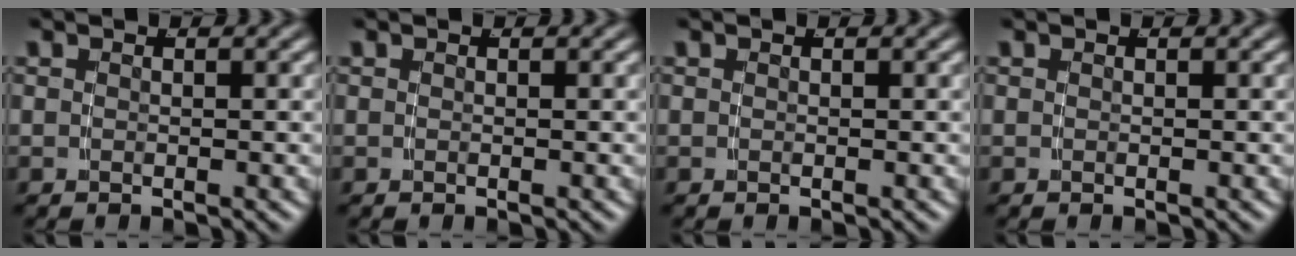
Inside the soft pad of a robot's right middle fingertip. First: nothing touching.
{"total": 0.0}
{"total": 0.0}
{"total": 0.0}